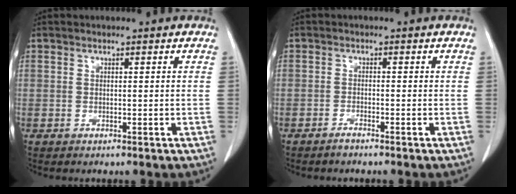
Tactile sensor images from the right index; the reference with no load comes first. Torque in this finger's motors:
{"motor_torque": [0.07, -0.02, 0.05, 0.02]}